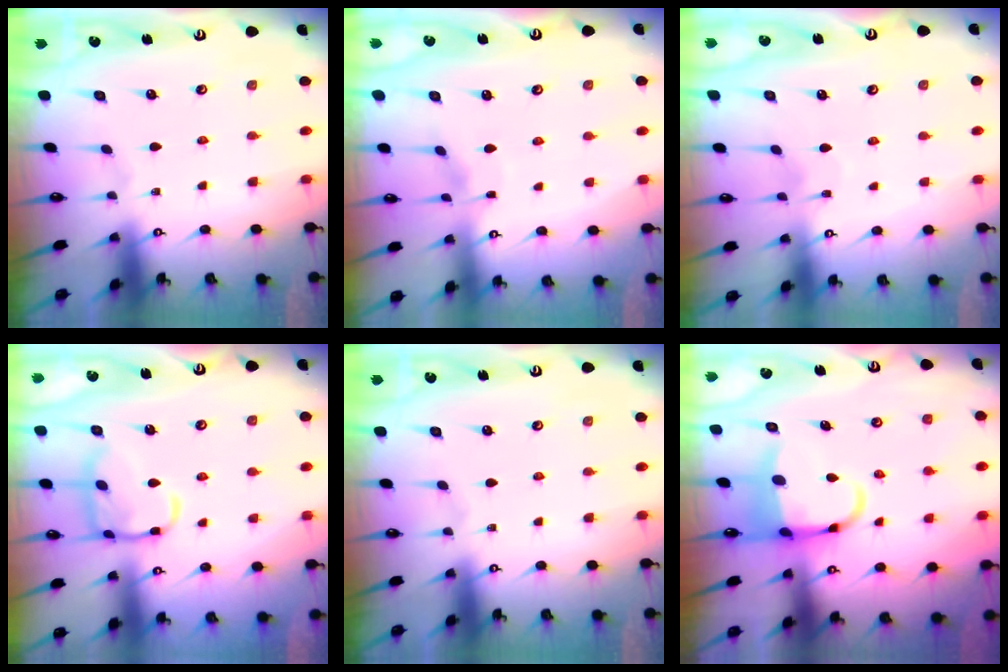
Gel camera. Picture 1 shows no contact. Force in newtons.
{"total": 2.7, "press": 2.7, "slide": 0.3}
{"total": 7.0, "press": 7.0, "slide": 0.5}
{"total": 12.9, "press": 12.8, "slide": 1.1}
{"total": 0.0}
{"total": 5.6, "press": 5.4, "slide": 1.6}